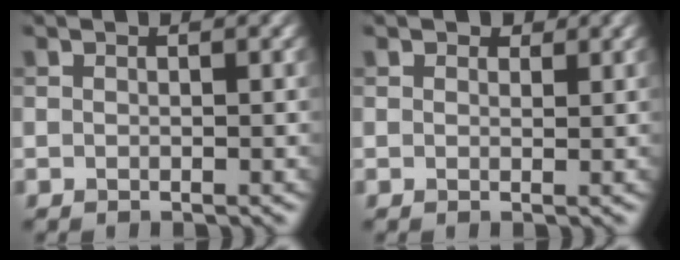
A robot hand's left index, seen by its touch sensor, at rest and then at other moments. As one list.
[{"total": 1.0, "force": [0.7, 0.6, 0.4], "torque": [-0.005, -0.003, 0.007]}]